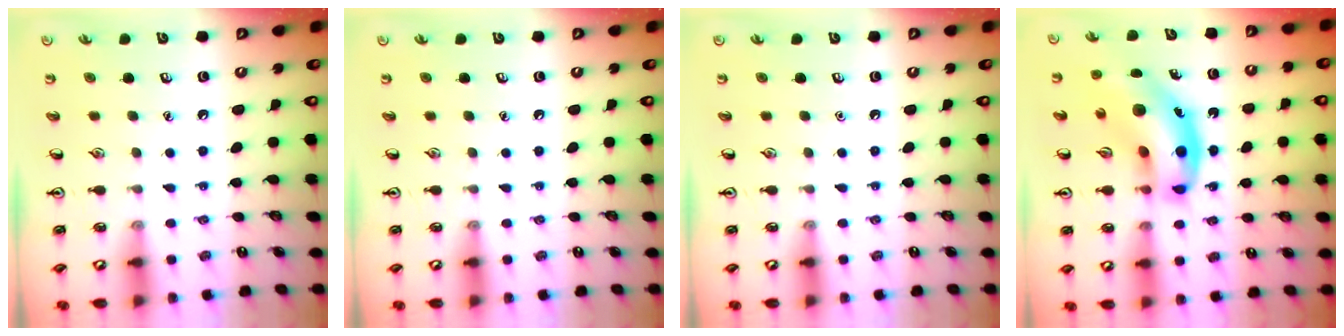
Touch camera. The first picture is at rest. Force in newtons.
{"total": 0.0}
{"total": 0.0}
{"total": 16.2, "press": 15.6, "slide": 4.3}